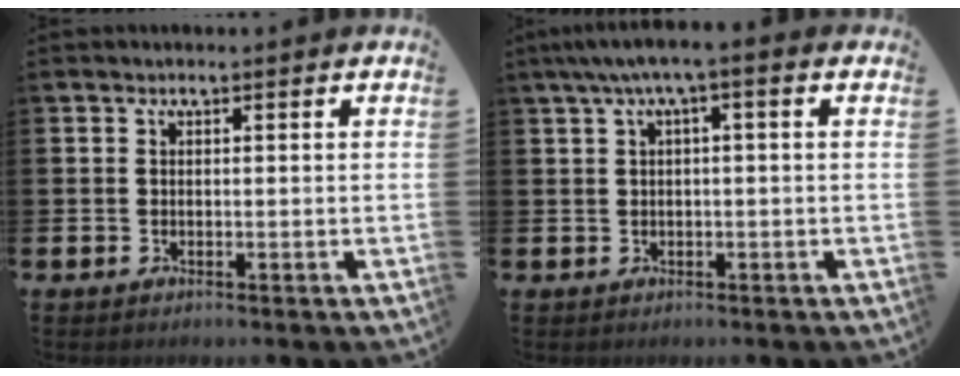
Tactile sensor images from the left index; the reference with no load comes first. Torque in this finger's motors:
{"motor_torque": [1.07, -1.07, 0.33, 0.21]}